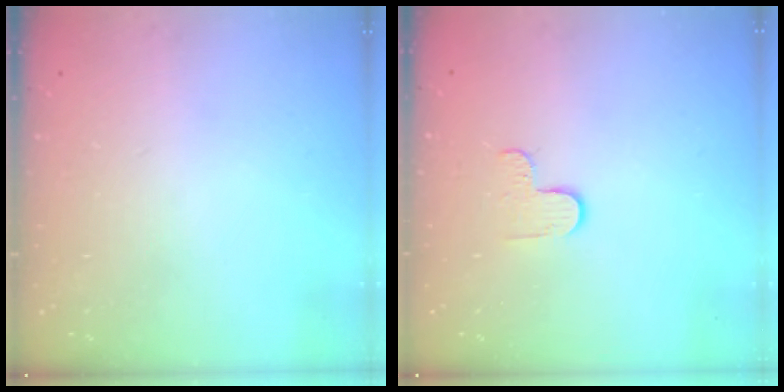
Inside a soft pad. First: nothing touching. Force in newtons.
{"total": 3.1, "press": 3.1, "slide": 0.4}